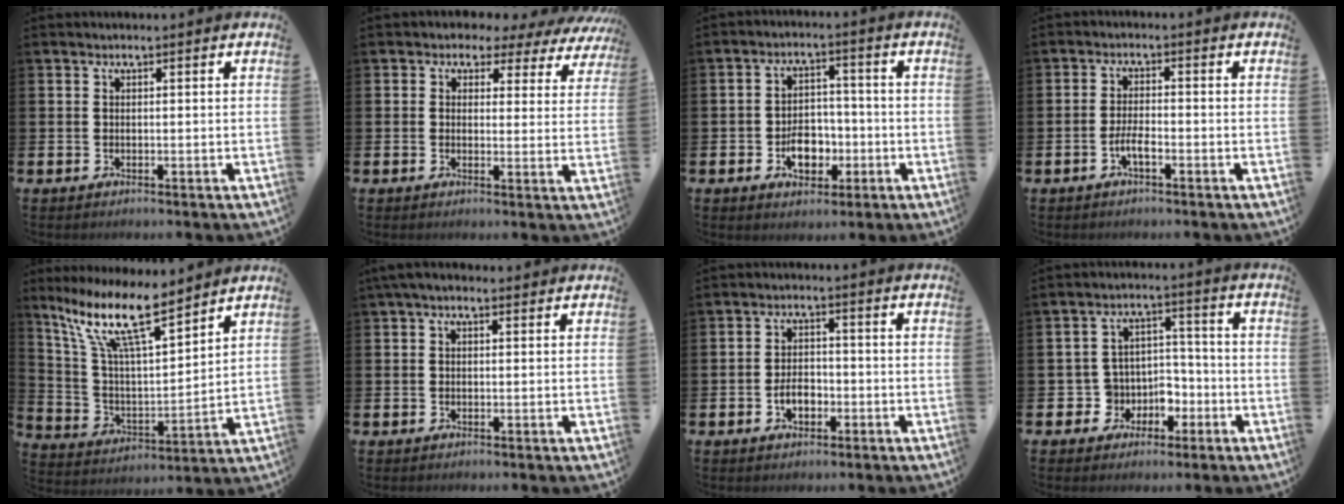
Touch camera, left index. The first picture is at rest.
{"total": 2.5, "force": [1.4, 2.1, 0.4], "torque": [-0.013, -0.018, 0.012]}
{"total": 5.2, "force": [-1.8, 3.7, 3.2], "torque": [-0.043, 0.003, -0.037]}
{"total": 2.6, "force": [-1.2, 0.8, 2.2], "torque": [-0.054, 0.005, -0.025]}
{"total": 13.2, "force": [9.6, 3.0, 8.5], "torque": [-0.188, -0.035, 0.167]}
{"total": 1.6, "force": [0.9, 0.8, 1.1], "torque": [-0.014, 0.005, 0.012]}
{"total": 3.5, "force": [-1.3, 2.2, 2.4], "torque": [-0.035, 0.000, -0.026]}
{"total": 5.4, "force": [-1.7, 5.1, 0.8], "torque": [-0.032, 0.003, -0.032]}